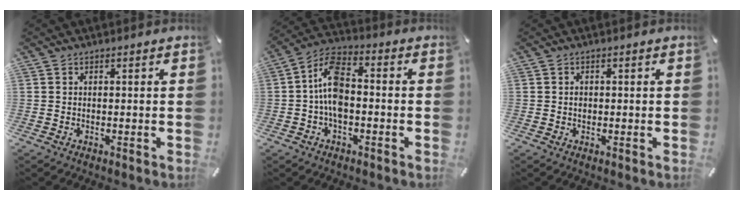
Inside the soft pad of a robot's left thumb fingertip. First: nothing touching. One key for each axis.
{"total": 9.6, "fx": -1.8, "fy": 5.3, "fz": 7.8, "tx": -0.157, "ty": 0.018, "tz": -0.032}
{"total": 1.0, "fx": -0.1, "fy": 0.9, "fz": 0.5, "tx": -0.010, "ty": 0.004, "tz": -0.003}